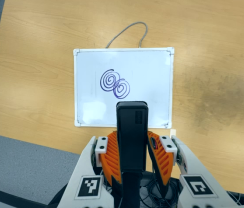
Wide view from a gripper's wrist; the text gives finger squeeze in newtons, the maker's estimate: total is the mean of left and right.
{"total": 3.2, "left": 1.9, "right": 4.6}